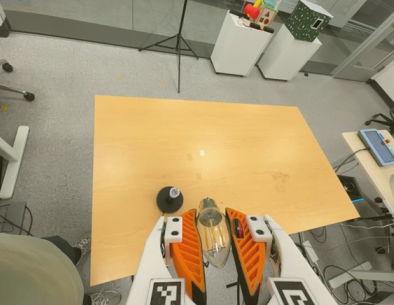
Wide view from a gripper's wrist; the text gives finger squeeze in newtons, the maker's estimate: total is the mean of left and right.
{"total": 21.6, "left": 23.5, "right": 19.7}